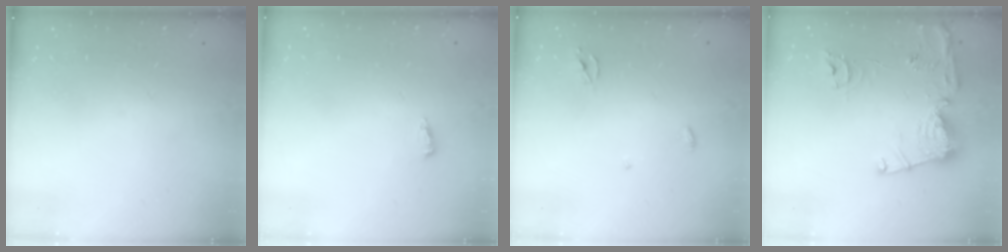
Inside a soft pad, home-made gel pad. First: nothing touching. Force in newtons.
{"total": 2.7, "press": 2.5, "slide": 1.0}
{"total": 2.3, "press": 2.3, "slide": 0.1}
{"total": 15.1, "press": 15.0, "slide": 1.6}